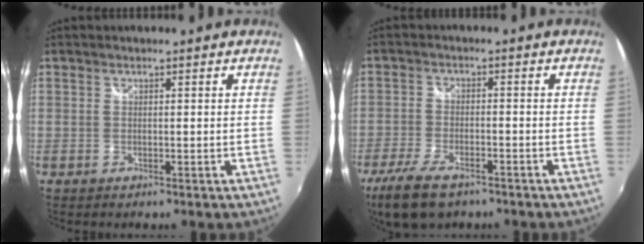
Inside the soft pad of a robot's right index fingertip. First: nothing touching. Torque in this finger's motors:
{"motor_torque": [0.90, -0.59, 0.37, 0.07]}